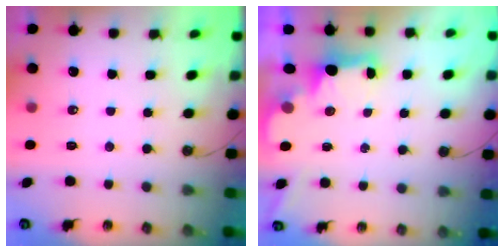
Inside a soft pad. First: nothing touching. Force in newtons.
{"total": 2.3, "press": 2.2, "slide": 0.8}